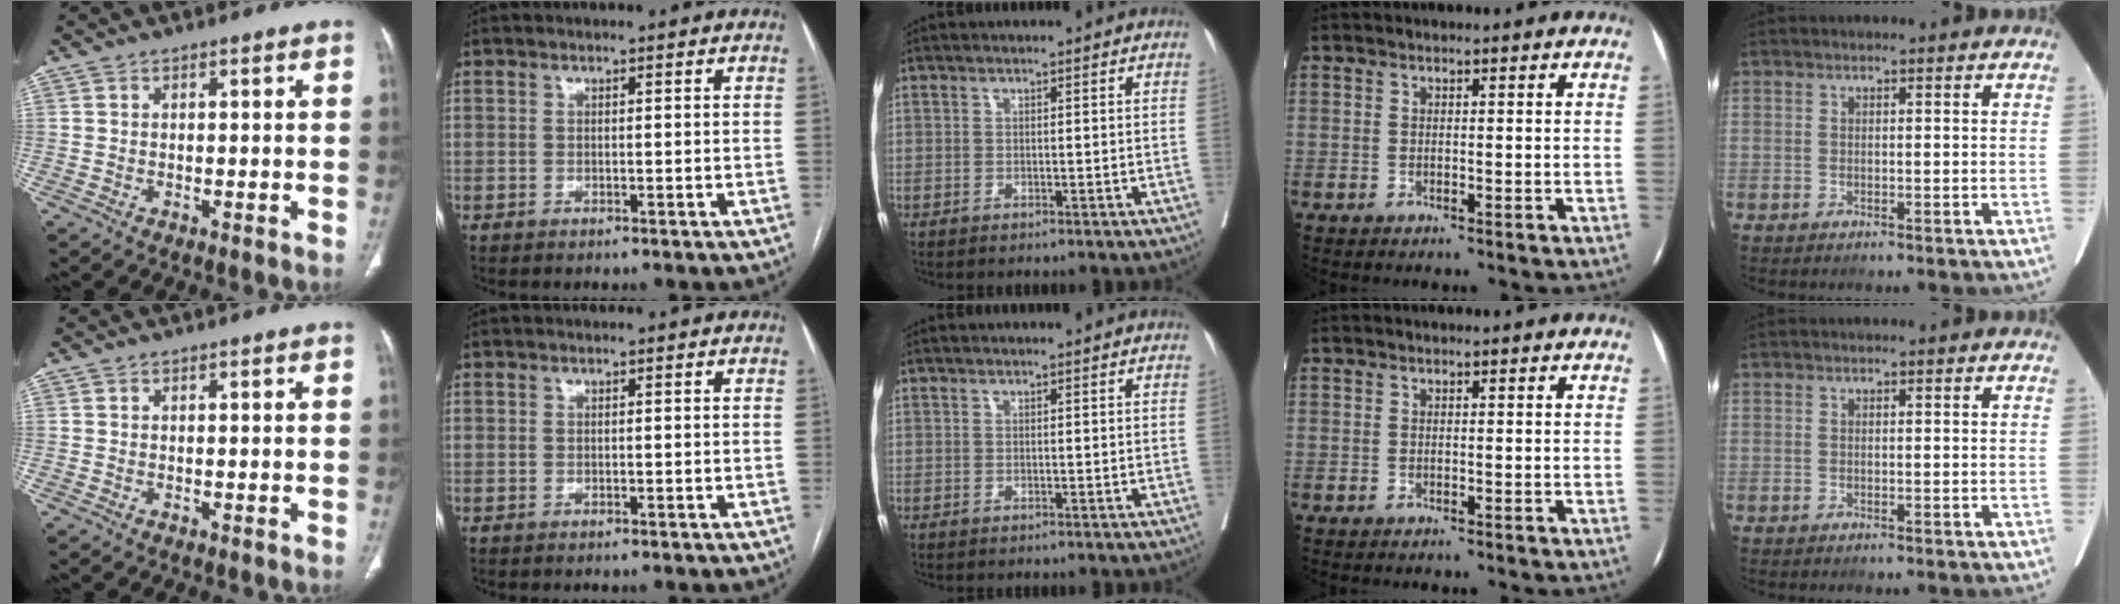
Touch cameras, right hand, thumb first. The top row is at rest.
{}